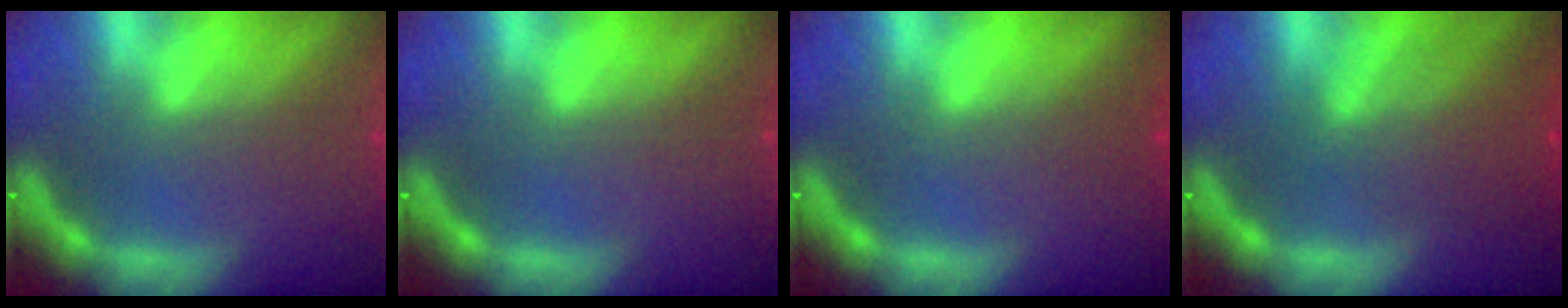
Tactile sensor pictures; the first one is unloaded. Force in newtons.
{"total": 0.0}
{"total": 0.9}
{"total": 6.0}